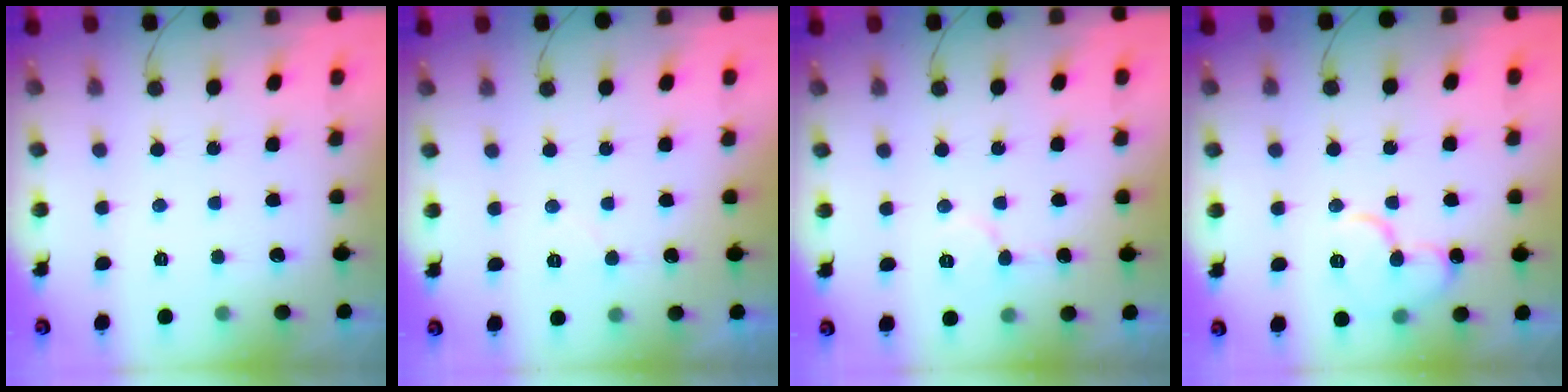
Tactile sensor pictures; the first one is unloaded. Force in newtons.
{"total": 4.4, "press": 4.3, "slide": 0.5}
{"total": 6.3, "press": 6.2, "slide": 0.5}
{"total": 12.1, "press": 12.0, "slide": 1.7}